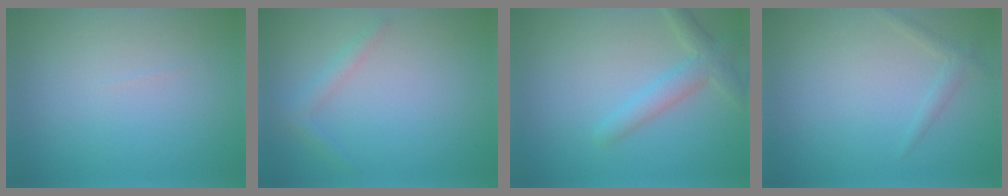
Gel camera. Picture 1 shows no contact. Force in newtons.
{"total": 1.5, "press": 1.5, "slide": 0.1}
{"total": 2.8, "press": 2.8, "slide": 0.1}
{"total": 1.1, "press": 1.1, "slide": 0.1}